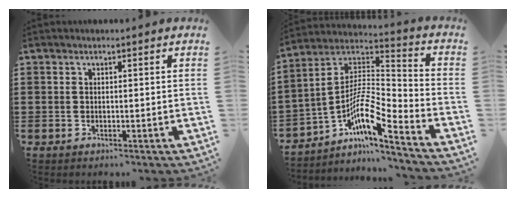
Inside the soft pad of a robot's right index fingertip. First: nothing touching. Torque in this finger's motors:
{"motor_torque": [-0.05, -0.20, 0.56, 0.05]}